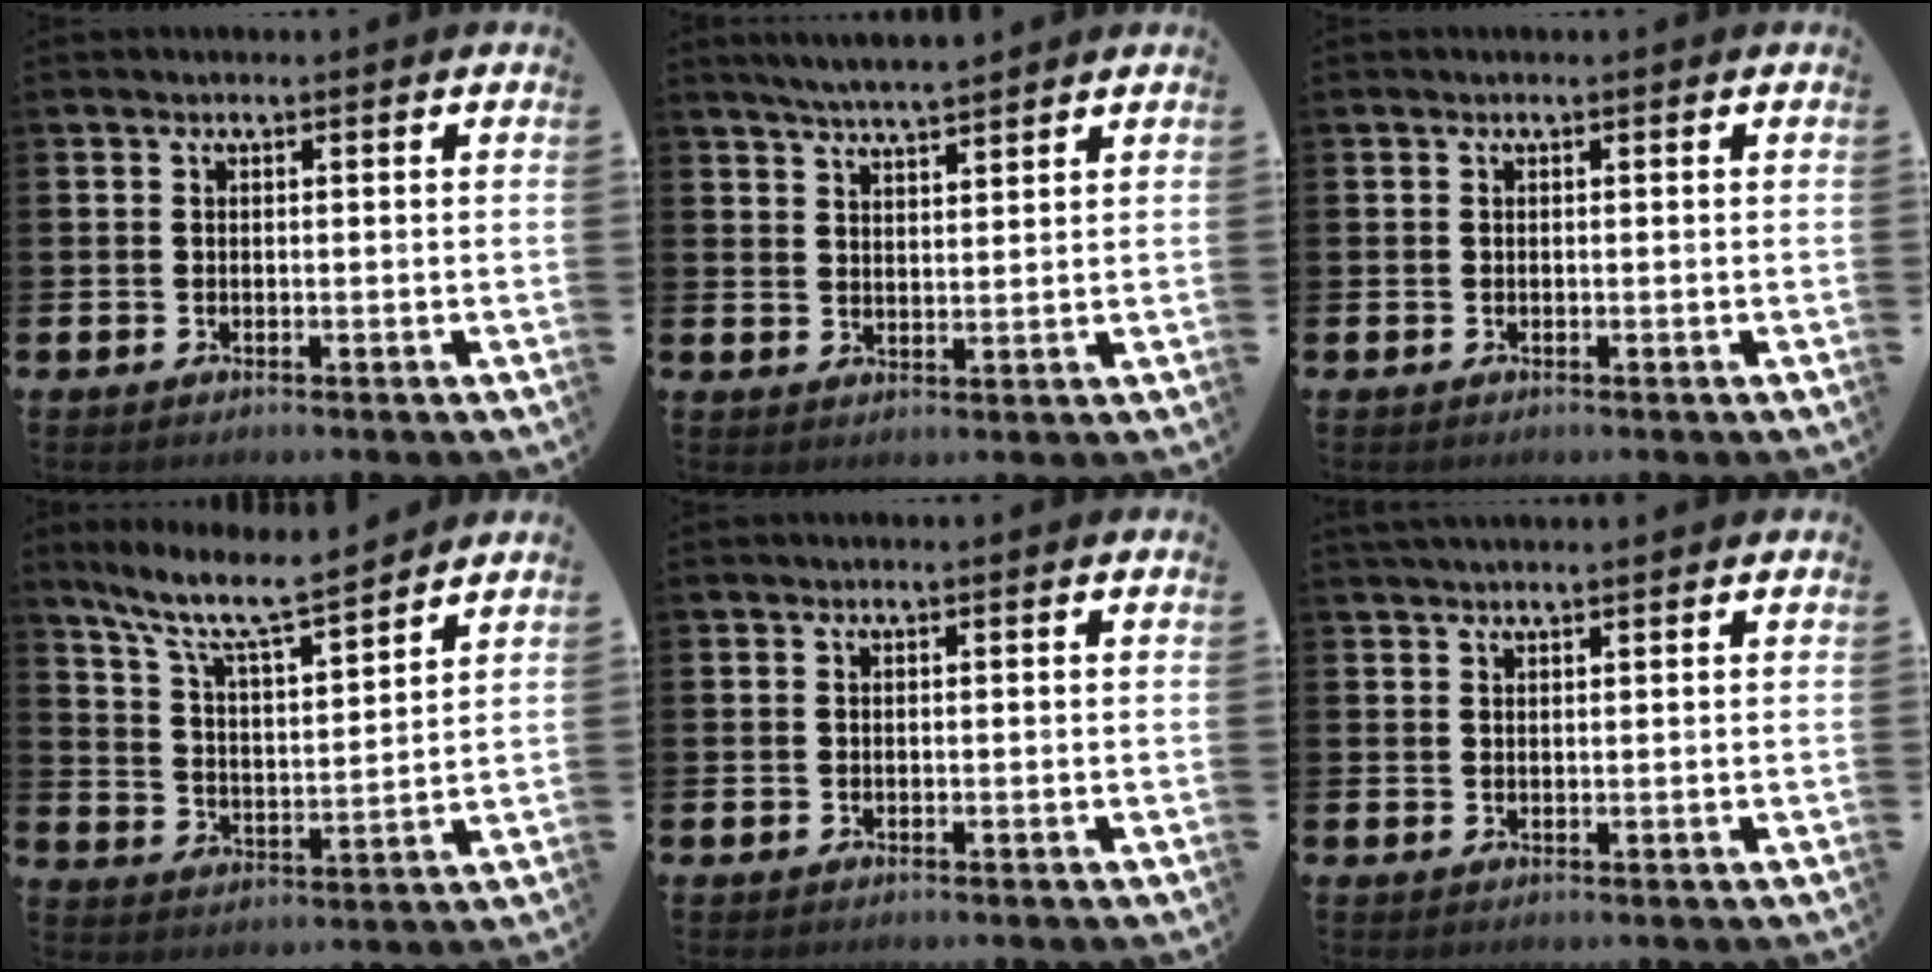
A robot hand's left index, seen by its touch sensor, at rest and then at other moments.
{"total": 4.7, "force": [4.6, 0.1, 1.0], "torque": [-0.030, -0.018, 0.083]}
{"total": 0.0}
{"total": 8.9, "force": [7.8, 1.0, 4.1], "torque": [-0.108, -0.049, 0.134]}
{"total": 0.0}
{"total": 1.8, "force": [1.7, 0.1, 0.4], "torque": [-0.011, -0.002, 0.032]}